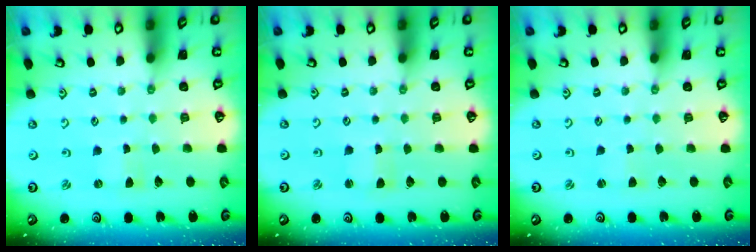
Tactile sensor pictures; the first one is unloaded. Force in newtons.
{"total": 1.1, "press": 1.0, "slide": 0.2}
{"total": 0.9, "press": 0.8, "slide": 0.2}